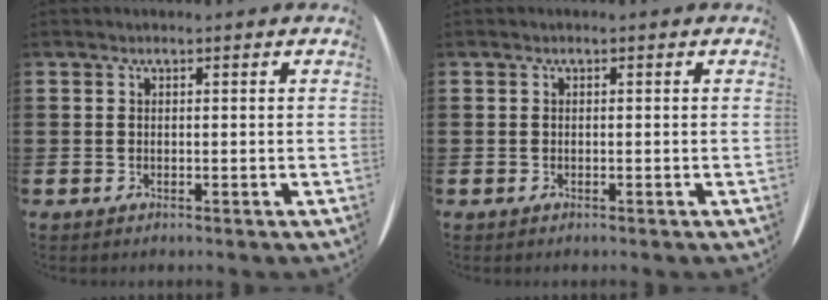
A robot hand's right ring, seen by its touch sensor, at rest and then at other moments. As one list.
[{"total": 0.0}]